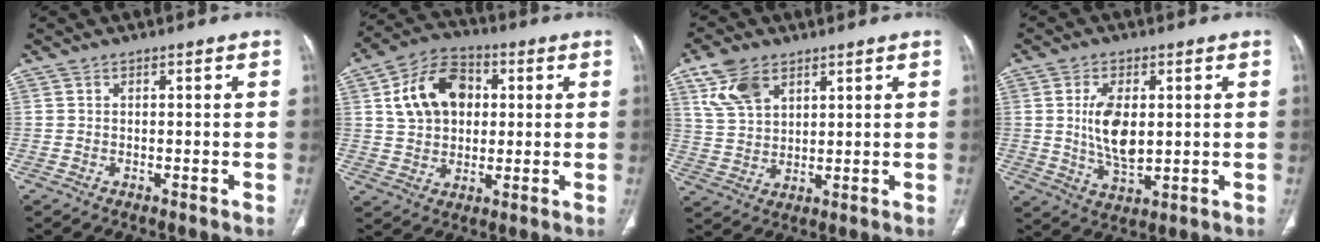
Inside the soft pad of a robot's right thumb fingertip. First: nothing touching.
{"total": 13.4, "force": [3.0, 9.8, 8.7], "torque": [-0.126, 0.011, 0.048]}
{"total": 9.0, "force": [4.9, 5.5, 5.2], "torque": [-0.088, -0.012, 0.104]}
{"total": 9.2, "force": [1.1, 4.8, 7.8], "torque": [-0.140, -0.013, 0.029]}